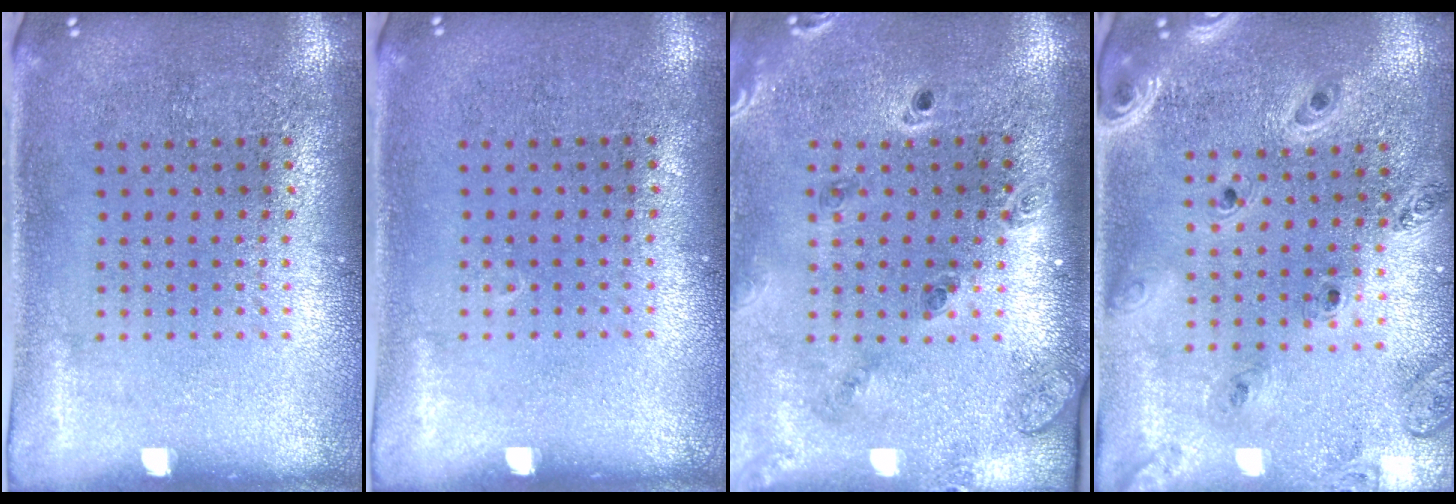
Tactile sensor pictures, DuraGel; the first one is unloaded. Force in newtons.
{"total": 0.0}
{"total": 1.4, "press": 1.4, "slide": 0.3}
{"total": 1.4, "press": 1.3, "slide": 0.2}